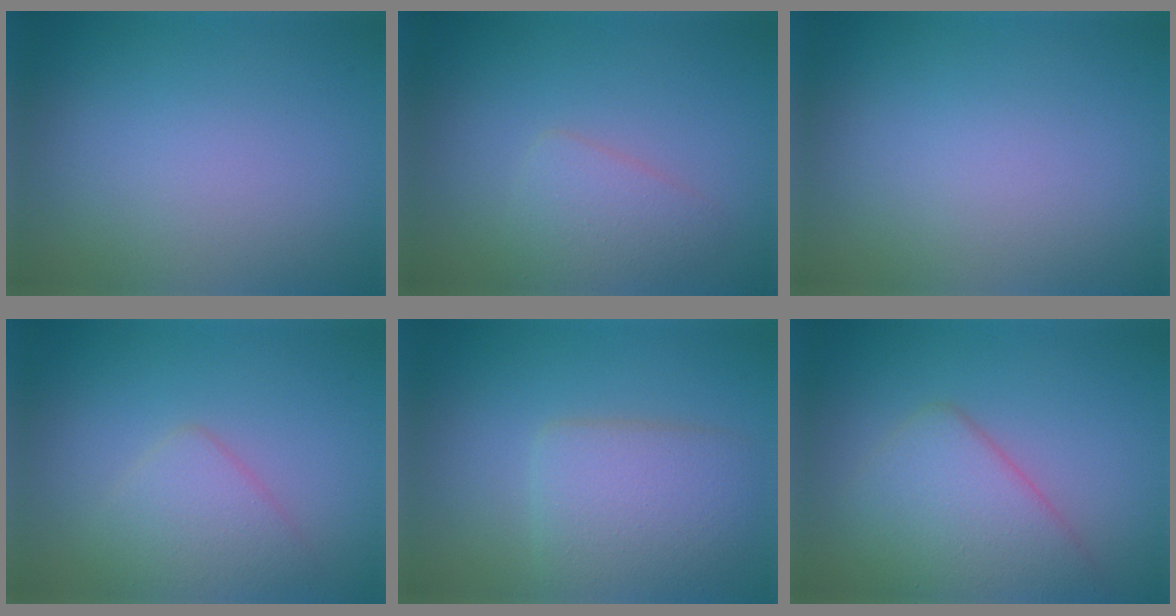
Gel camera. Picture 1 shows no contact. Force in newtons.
{"total": 2.4, "press": 2.4, "slide": 0.1}
{"total": 0.0}
{"total": 2.7, "press": 2.7, "slide": 0.2}
{"total": 4.7, "press": 4.7, "slide": 0.1}
{"total": 5.5, "press": 5.5, "slide": 0.2}